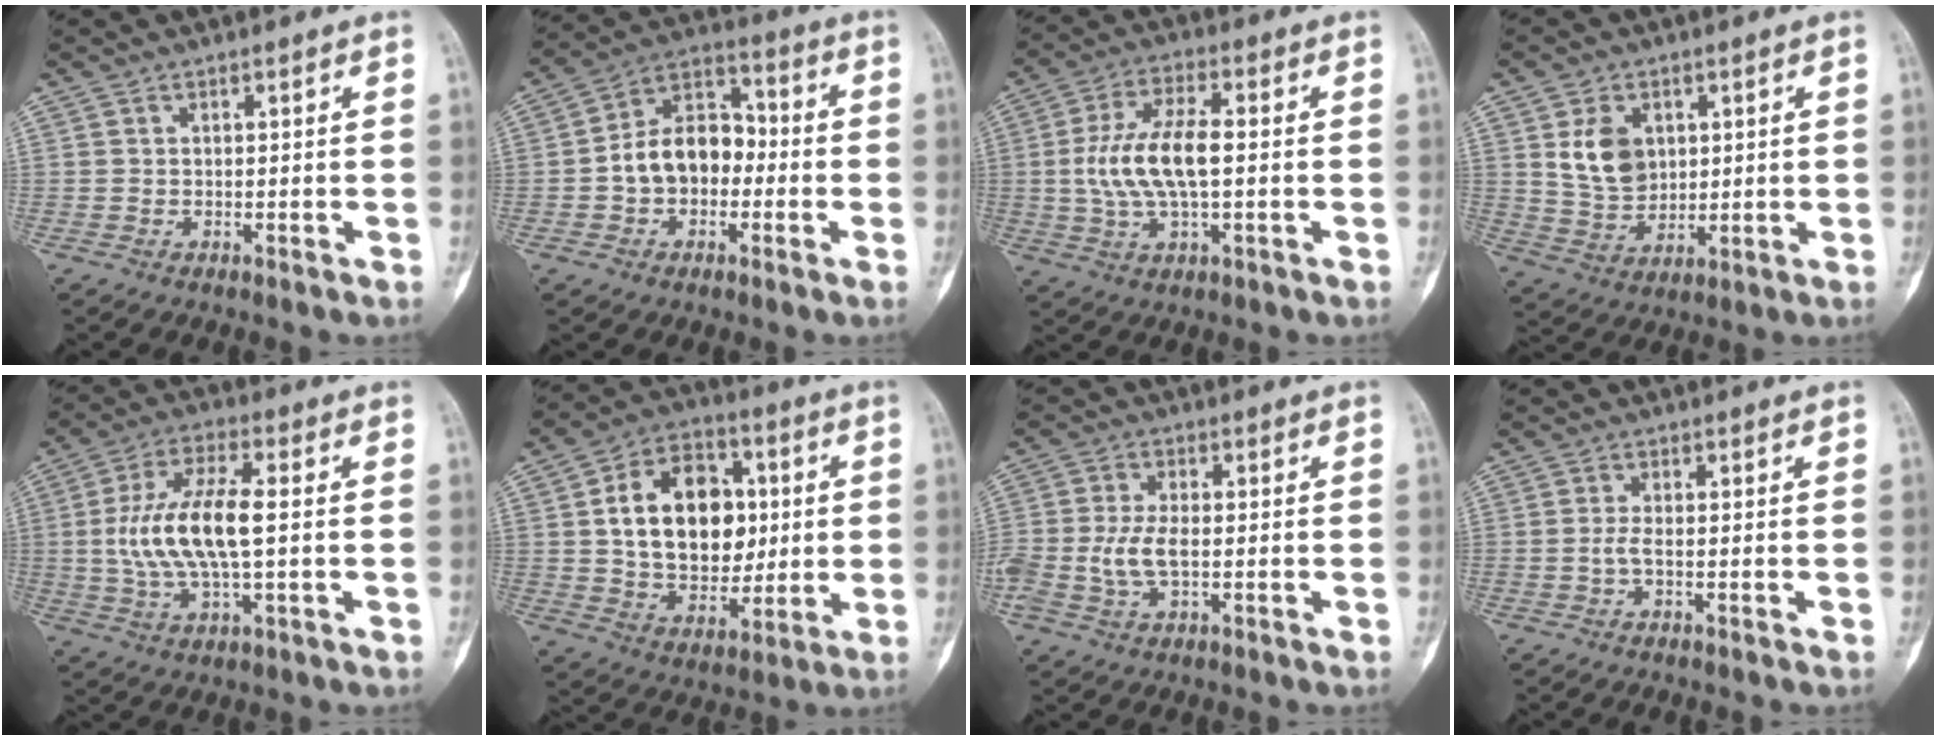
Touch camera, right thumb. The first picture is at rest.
{"total": 12.2, "force": [-1.6, 8.8, 8.3], "torque": [-0.111, 0.045, -0.039]}
{"total": 12.3, "force": [0.0, 5.2, 11.1], "torque": [-0.230, 0.016, -0.002]}
{"total": 8.6, "force": [2.5, 6.4, 5.3], "torque": [-0.071, -0.017, 0.058]}
{"total": 14.0, "force": [0.2, 5.2, 13.0], "torque": [-0.273, 0.015, 0.005]}
{"total": 19.2, "force": [2.6, 13.4, 13.5], "torque": [-0.169, 0.008, 0.046]}
{"total": 6.3, "force": [-1.0, 3.2, 5.3], "torque": [-0.127, 0.008, -0.017]}
{"total": 1.5, "force": [-0.4, 0.3, 1.4], "torque": [-0.033, -0.001, -0.011]}